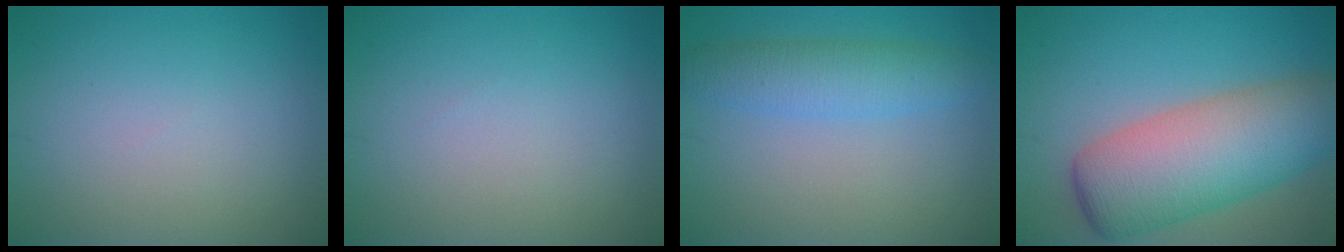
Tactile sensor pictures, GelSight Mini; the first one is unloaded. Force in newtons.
{"total": 0.0}
{"total": 3.8, "press": 3.8, "slide": 0.2}
{"total": 10.0, "press": 10.0, "slide": 0.3}